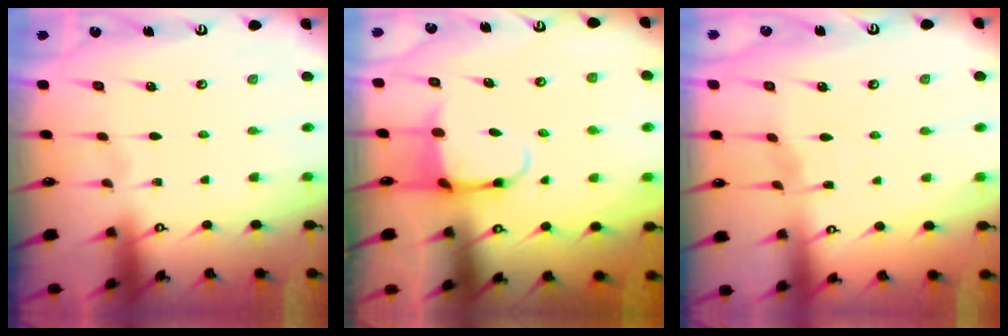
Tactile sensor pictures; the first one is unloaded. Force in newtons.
{"total": 3.8, "press": 3.7, "slide": 0.9}
{"total": 2.8, "press": 2.7, "slide": 0.5}